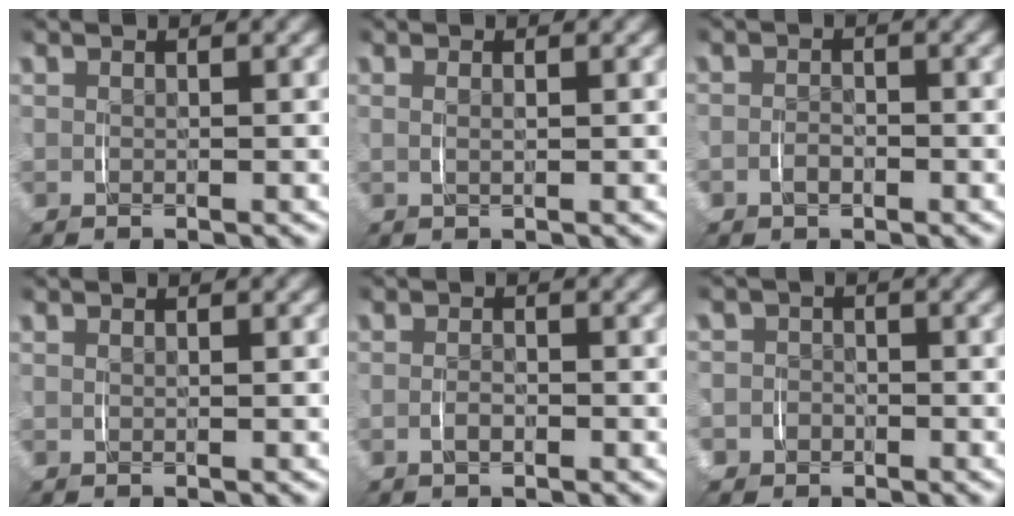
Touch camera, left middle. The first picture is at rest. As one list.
[{"total": 0.7, "force": [0.2, 0.2, 0.7], "torque": [-0.015, -0.004, 0.006]}, {"total": 1.6, "force": [-0.7, 1.3, 0.5], "torque": [-0.013, 0.001, -0.016]}, {"total": 0.0}, {"total": 1.2, "force": [-0.6, 0.6, 0.8], "torque": [-0.015, -0.002, -0.011]}, {"total": 4.9, "force": [-2.0, 4.5, 0.5], "torque": [-0.022, -0.009, -0.048]}]